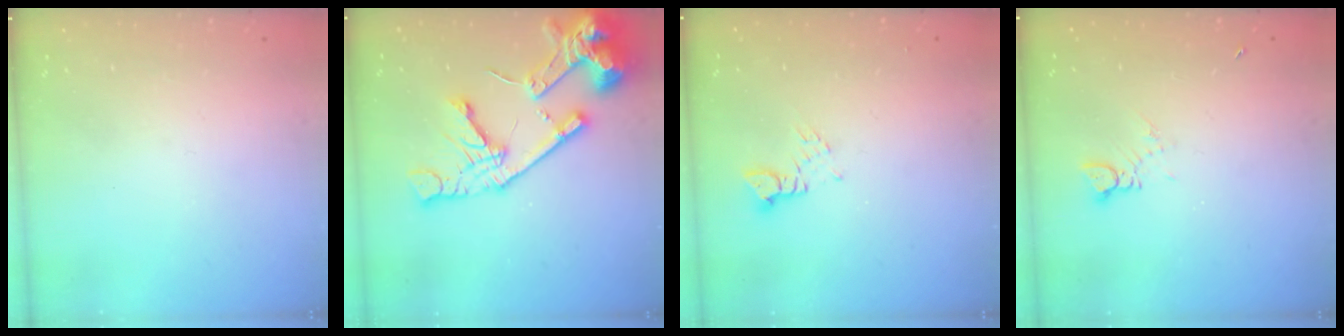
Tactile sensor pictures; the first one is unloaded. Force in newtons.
{"total": 21.1, "press": 21.0, "slide": 2.3}
{"total": 2.2, "press": 2.2, "slide": 0.2}
{"total": 2.2, "press": 2.2, "slide": 0.1}